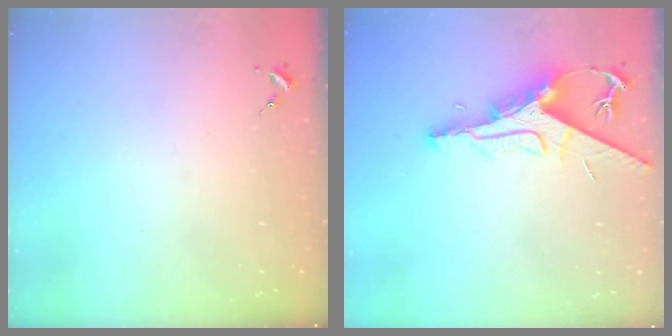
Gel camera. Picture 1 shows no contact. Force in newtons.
{"total": 10.7, "press": 10.7, "slide": 1.2}